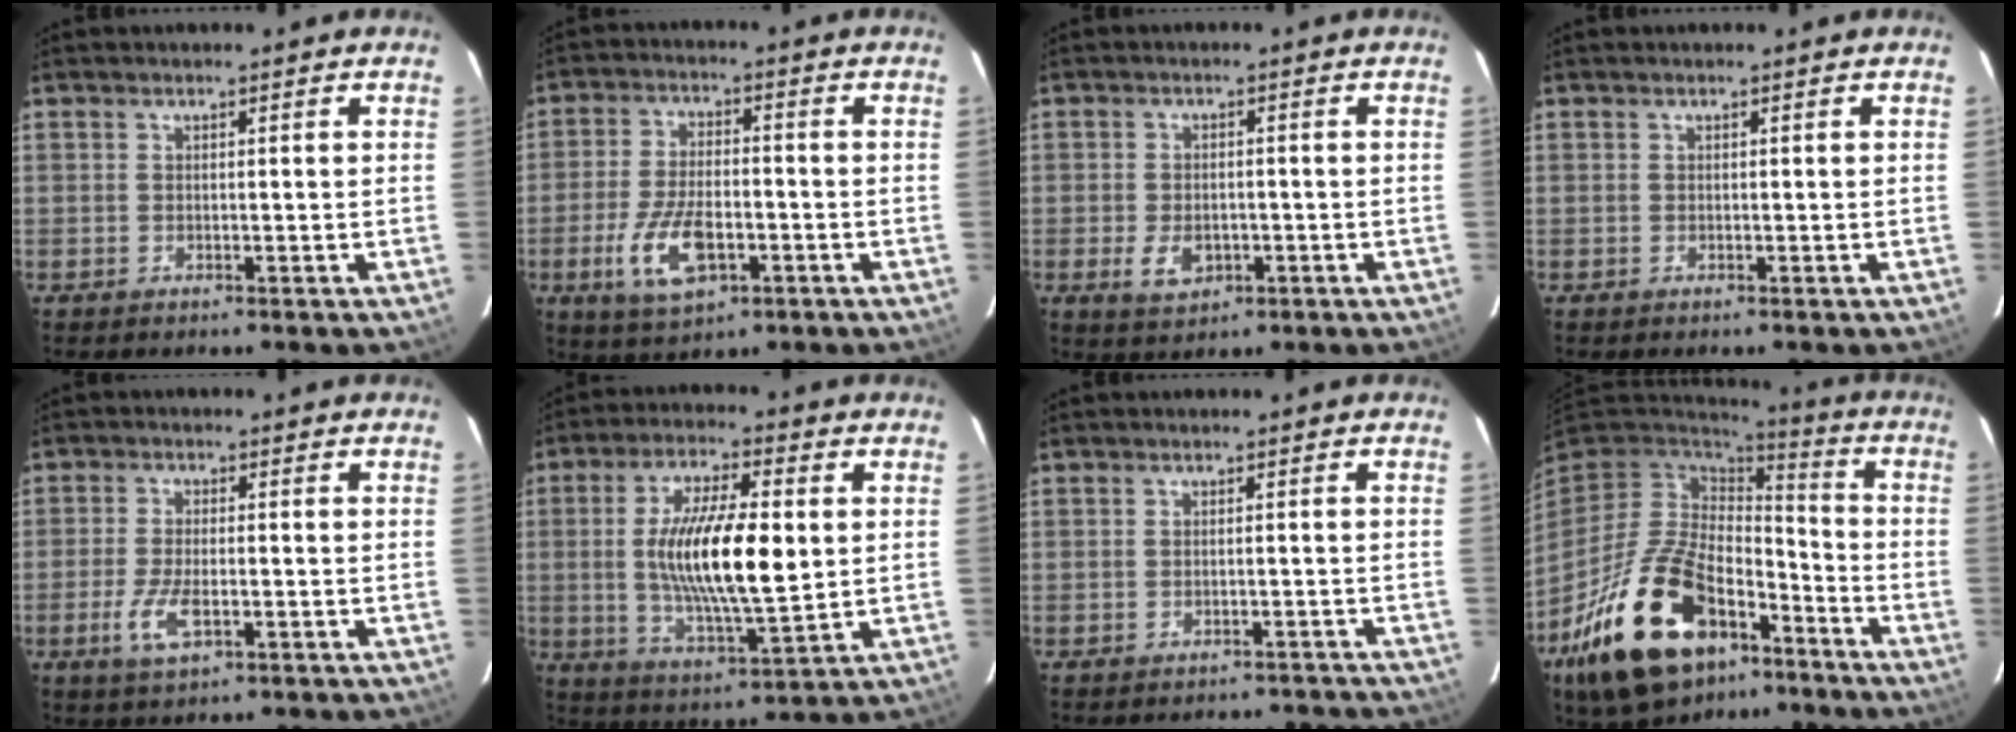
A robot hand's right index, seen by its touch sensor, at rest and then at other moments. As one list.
[{"total": 11.3, "force": [-4.1, 5.3, 9.0], "torque": [-0.193, -0.010, -0.069]}, {"total": 5.2, "force": [-1.7, 3.4, 3.6], "torque": [-0.076, -0.007, -0.021]}, {"total": 0.0}, {"total": 6.4, "force": [-2.4, 2.3, 5.4], "torque": [-0.122, -0.009, -0.045]}, {"total": 16.3, "force": [1.1, 4.9, 15.5], "torque": [-0.286, -0.002, 0.023]}, {"total": 7.1, "force": [-6.6, 2.2, 1.4], "torque": [-0.019, 0.012, -0.070]}, {"total": 25.7, "force": [-14.0, 14.2, 16.2], "torque": [-0.332, -0.012, -0.224]}]